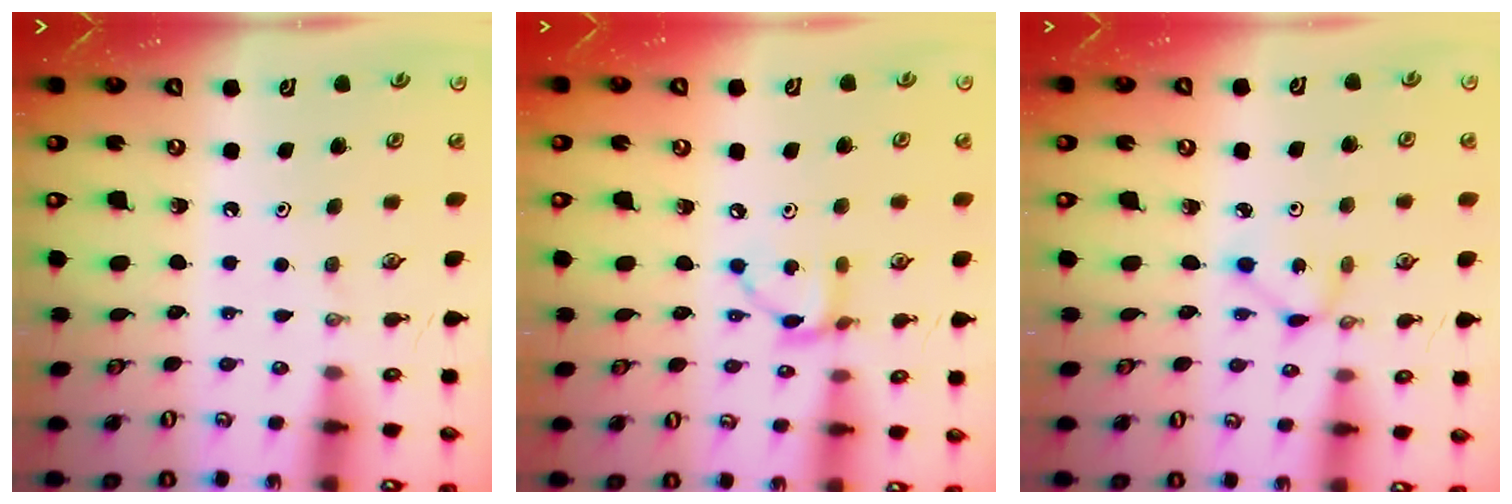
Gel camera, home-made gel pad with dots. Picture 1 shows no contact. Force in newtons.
{"total": 8.1, "press": 8.0, "slide": 0.2}
{"total": 1.6, "press": 1.6, "slide": 0.2}